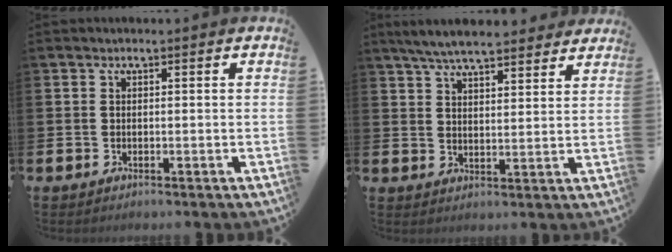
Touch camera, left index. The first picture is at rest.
{"total": 6.4, "force": [6.0, 1.1, 1.9], "torque": [-0.050, -0.025, 0.108]}